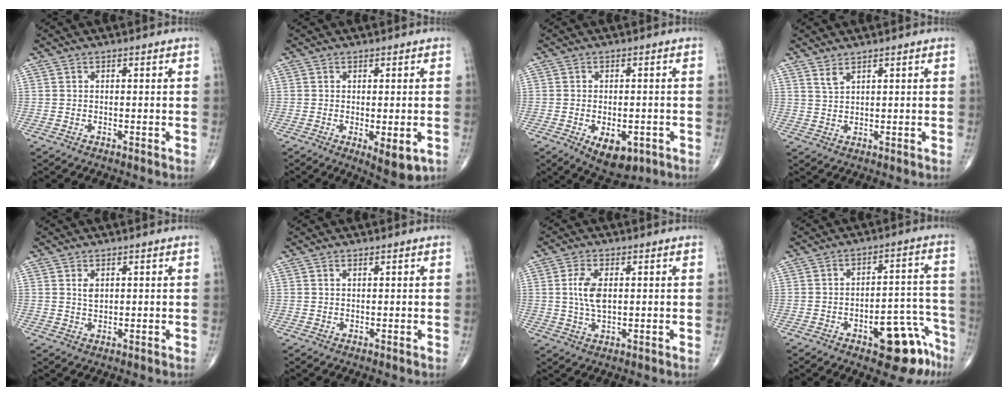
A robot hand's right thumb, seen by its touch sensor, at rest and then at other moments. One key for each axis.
{"total": 5.9, "fx": -1.7, "fy": 2.1, "fz": 5.3, "tx": -0.071, "ty": -0.015, "tz": -0.016}
{"total": 7.9, "fx": -3.0, "fy": 4.4, "fz": 5.9, "tx": -0.077, "ty": 0.004, "tz": -0.031}
{"total": 1.3, "fx": 1.1, "fy": 0.4, "fz": 0.7, "tx": -0.011, "ty": -0.003, "tz": 0.023}
{"total": 2.2, "fx": 0.8, "fy": 1.4, "fz": 1.5, "tx": -0.020, "ty": -0.005, "tz": 0.017}
{"total": 0.6, "fx": 0.4, "fy": 0.2, "fz": 0.4, "tx": -0.009, "ty": 0.001, "tz": 0.008}
{"total": 6.2, "fx": 0.9, "fy": 3.2, "fz": 5.2, "tx": -0.106, "ty": -0.003, "tz": 0.018}
{"total": 13.1, "fx": -7.5, "fy": 5.4, "fz": 9.3, "tx": -0.075, "ty": 0.070, "tz": -0.091}